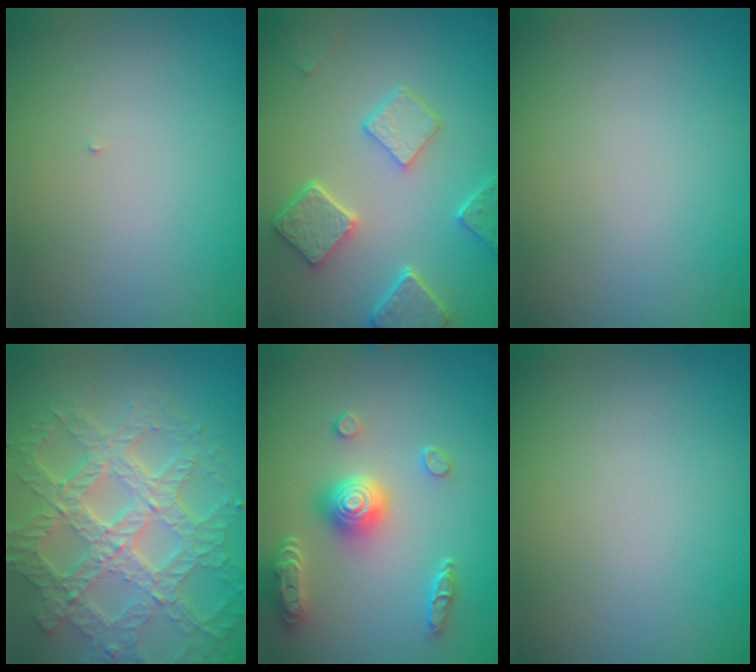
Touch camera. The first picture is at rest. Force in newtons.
{"total": 4.8, "press": 3.9, "slide": 2.9}
{"total": 0.0}
{"total": 8.1, "press": 5.9, "slide": 5.6}
{"total": 4.8, "press": 4.0, "slide": 2.7}
{"total": 0.0}